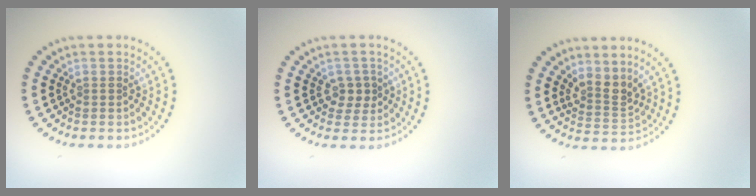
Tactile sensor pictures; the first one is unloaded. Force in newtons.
{"total": 1.8, "press": 1.7, "slide": 0.7}
{"total": 2.5, "press": 1.9, "slide": 1.7}